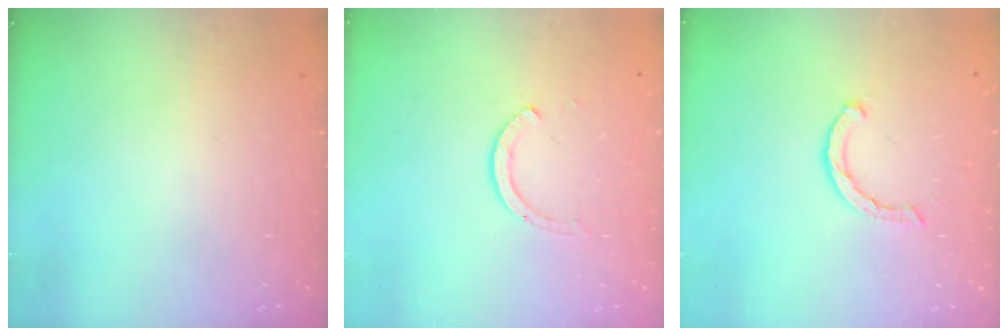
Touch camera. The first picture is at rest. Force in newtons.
{"total": 2.6, "press": 2.6, "slide": 0.3}
{"total": 2.1, "press": 2.1, "slide": 0.1}